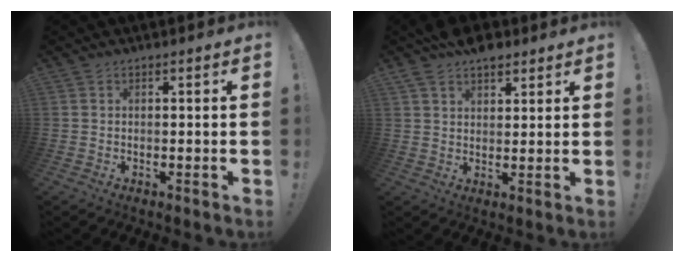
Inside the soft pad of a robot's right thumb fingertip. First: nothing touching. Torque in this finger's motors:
{"motor_torque": [0.26, 0.27, 0.44, 0.41, 0.00]}